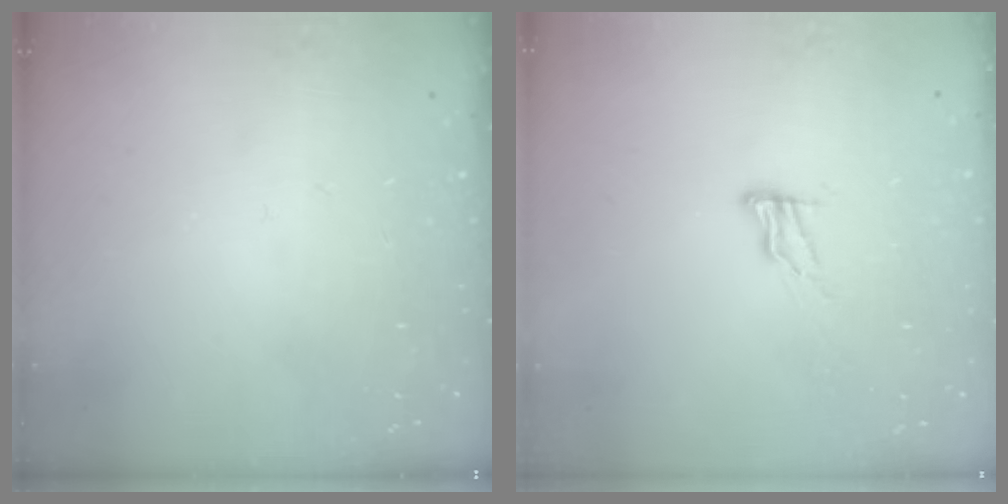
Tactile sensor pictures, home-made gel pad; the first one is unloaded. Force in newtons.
{"total": 5.1, "press": 5.1, "slide": 0.5}